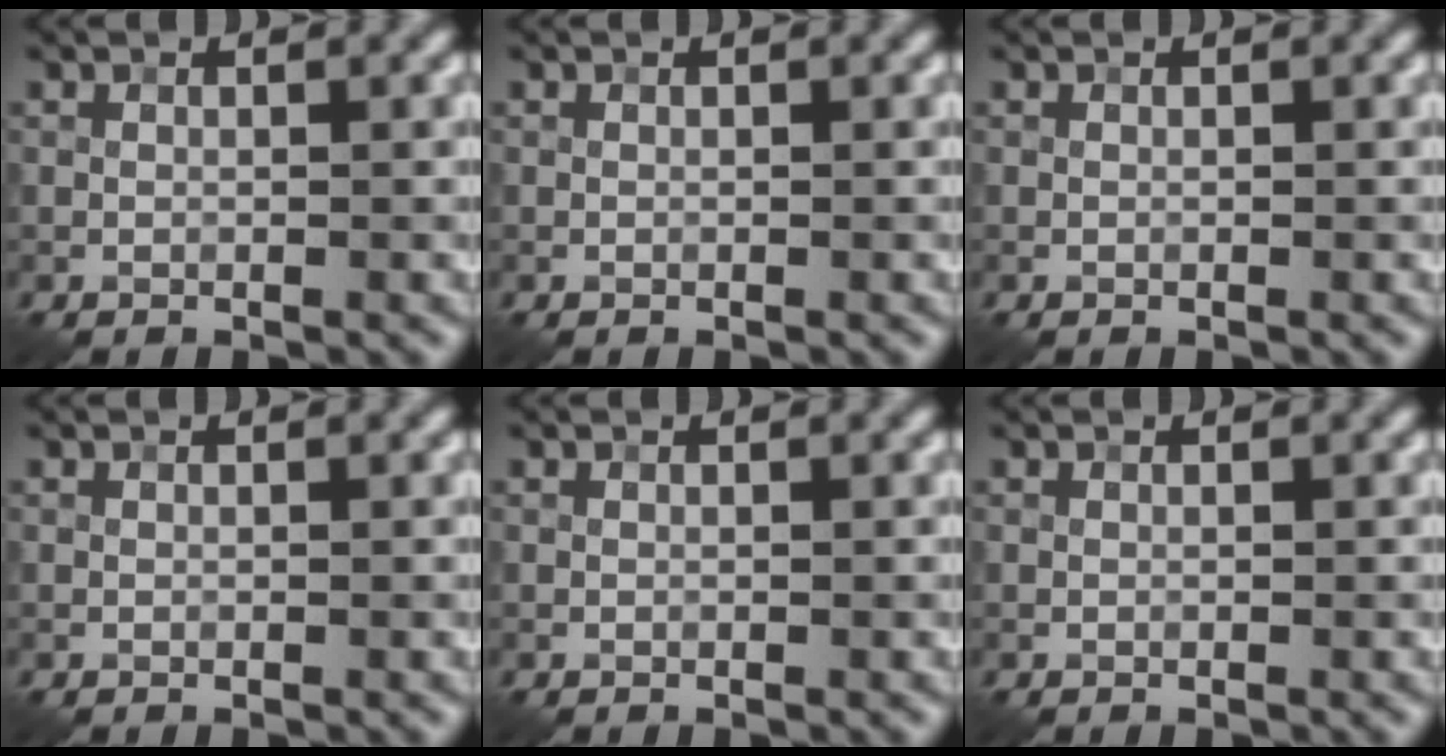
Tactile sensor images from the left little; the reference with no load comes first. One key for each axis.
{"total": 0.0}
{"total": 0.0}
{"total": 0.0}
{"total": 0.0}
{"total": 0.0}